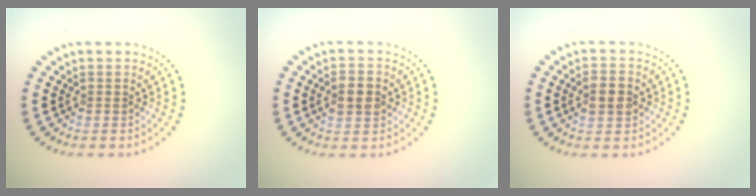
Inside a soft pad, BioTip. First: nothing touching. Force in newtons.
{"total": 3.0, "press": 3.0, "slide": 0.2}
{"total": 2.3, "press": 2.3, "slide": 0.2}